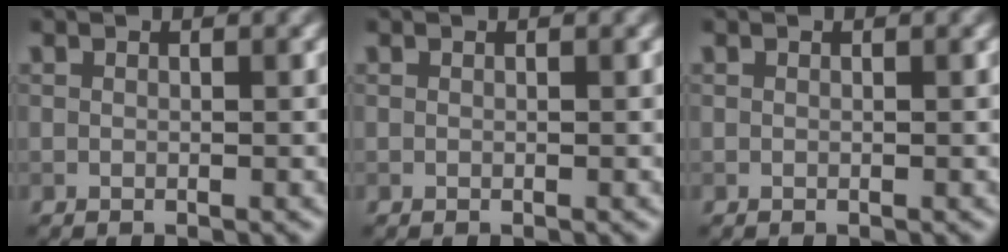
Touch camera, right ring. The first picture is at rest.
{"total": 0.0}
{"total": 0.0}